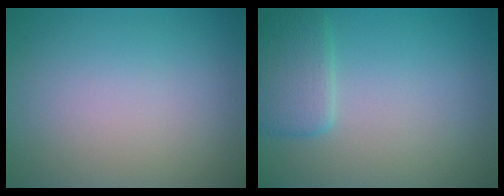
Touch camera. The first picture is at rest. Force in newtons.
{"total": 2.9, "press": 2.9, "slide": 0.1}